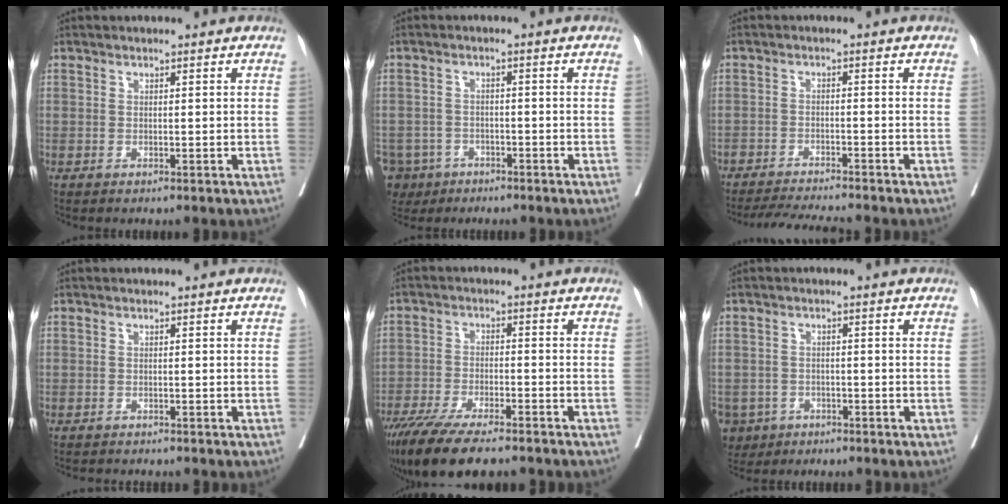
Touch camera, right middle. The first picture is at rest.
{"total": 8.6, "force": [-5.4, 6.5, 1.7], "torque": [-0.057, -0.004, -0.089]}
{"total": 9.0, "force": [-8.4, 0.0, 3.3], "torque": [-0.040, -0.012, -0.134]}
{"total": 2.8, "force": [-2.6, 0.5, 0.8], "torque": [-0.014, -0.007, -0.036]}
{"total": 13.7, "force": [-11.0, 2.5, 7.8], "torque": [-0.135, -0.032, -0.180]}
{"total": 6.5, "force": [-3.8, 5.1, 1.2], "torque": [-0.034, 0.002, -0.061]}